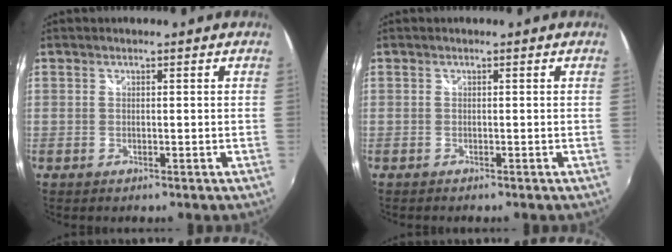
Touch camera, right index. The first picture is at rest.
{"total": 0.5, "force": [-0.5, 0.2, 0.0], "torque": [-0.002, -0.005, -0.011]}